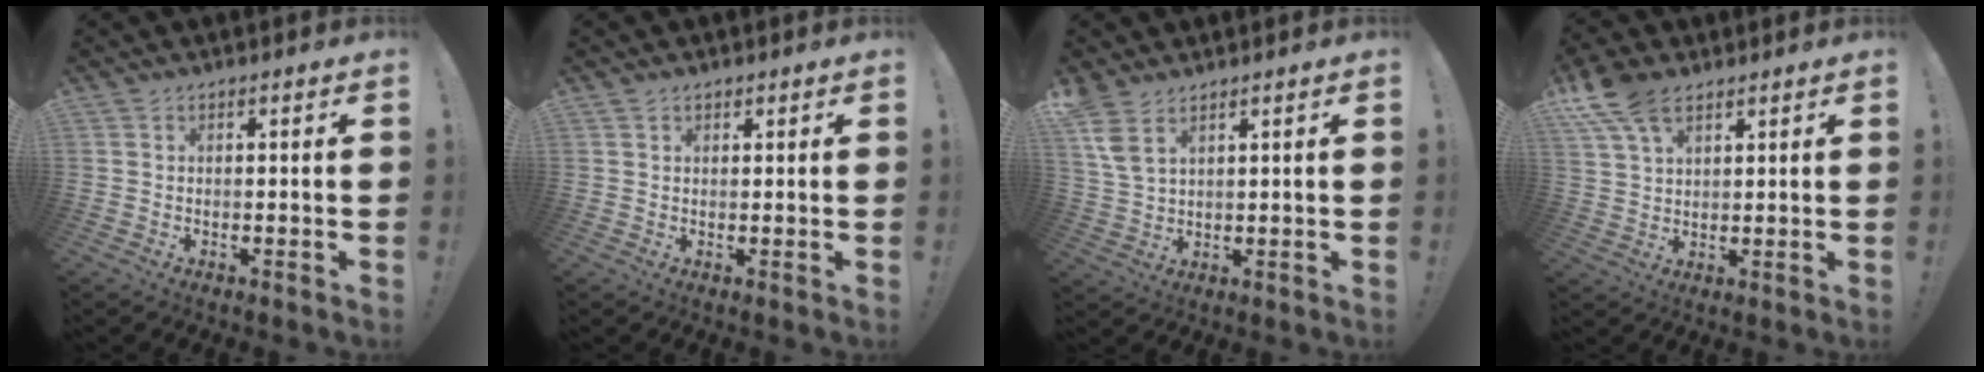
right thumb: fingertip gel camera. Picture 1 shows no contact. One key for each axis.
{"total": 1.1, "fx": 0.9, "fy": 0.6, "fz": 0.3, "tx": -0.003, "ty": -0.001, "tz": 0.016}
{"total": 6.7, "fx": 4.3, "fy": 2.9, "fz": 4.2, "tx": -0.083, "ty": -0.022, "tz": 0.082}
{"total": 10.1, "fx": 6.2, "fy": 5.2, "fz": 6.1, "tx": -0.117, "ty": -0.019, "tz": 0.119}